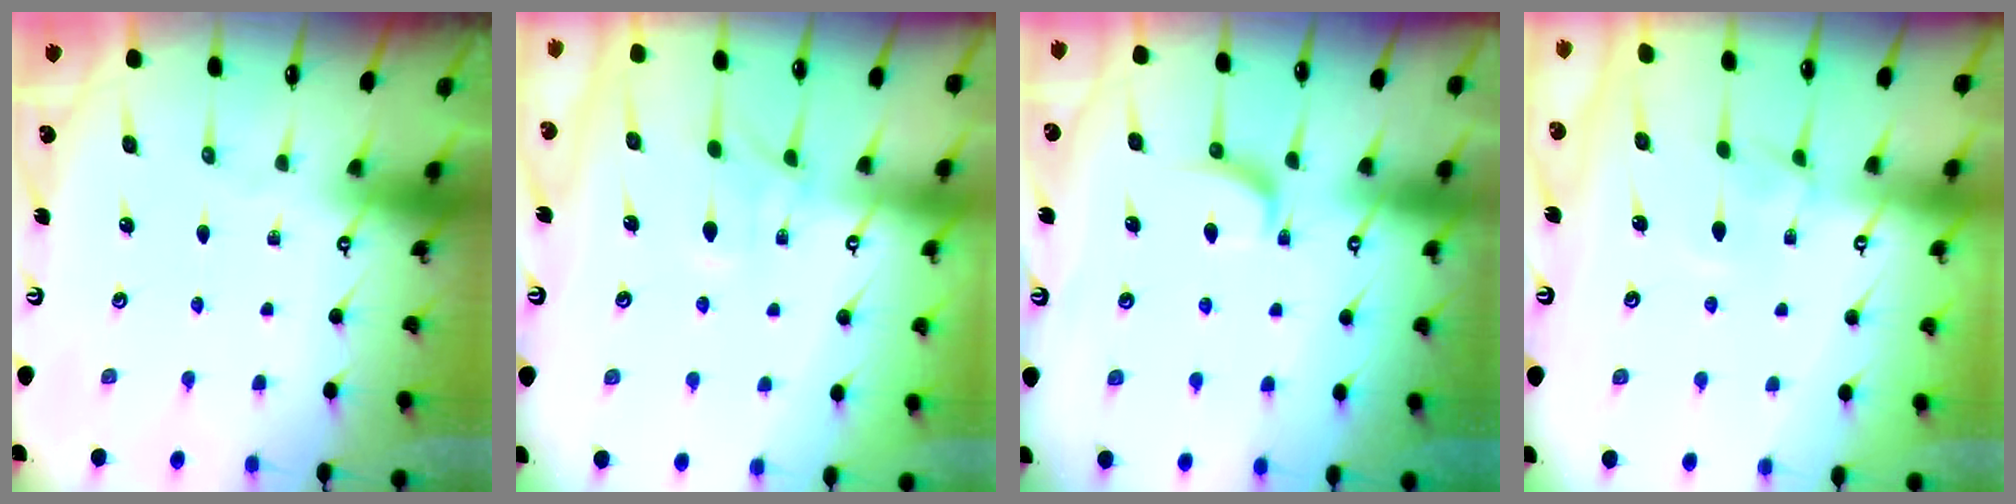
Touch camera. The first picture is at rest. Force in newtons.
{"total": 0.8, "press": 0.0, "slide": 0.8}
{"total": 3.0, "press": 2.8, "slide": 1.0}
{"total": 3.9, "press": 3.8, "slide": 0.3}